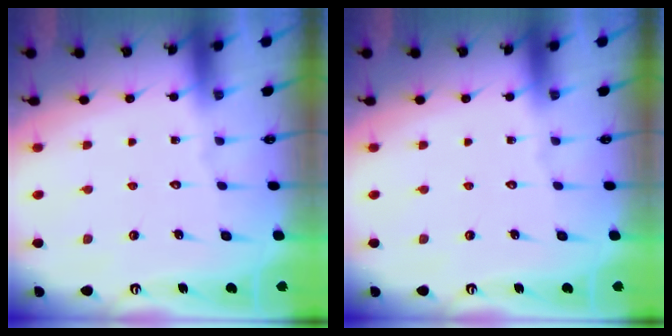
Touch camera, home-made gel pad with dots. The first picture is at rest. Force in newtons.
{"total": 0.0}